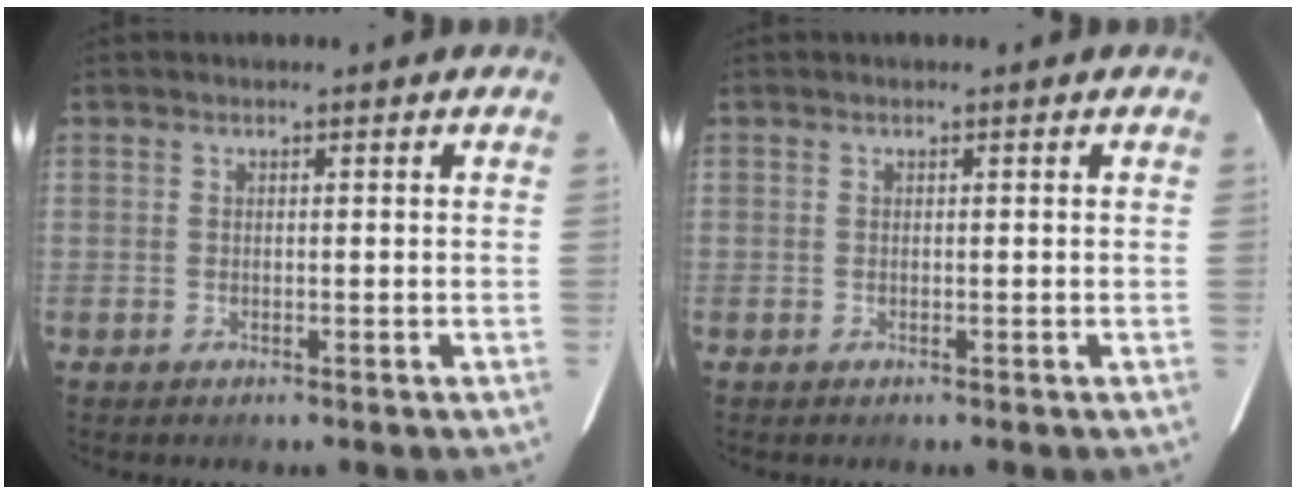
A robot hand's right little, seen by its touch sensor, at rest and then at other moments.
{"total": 0.0}